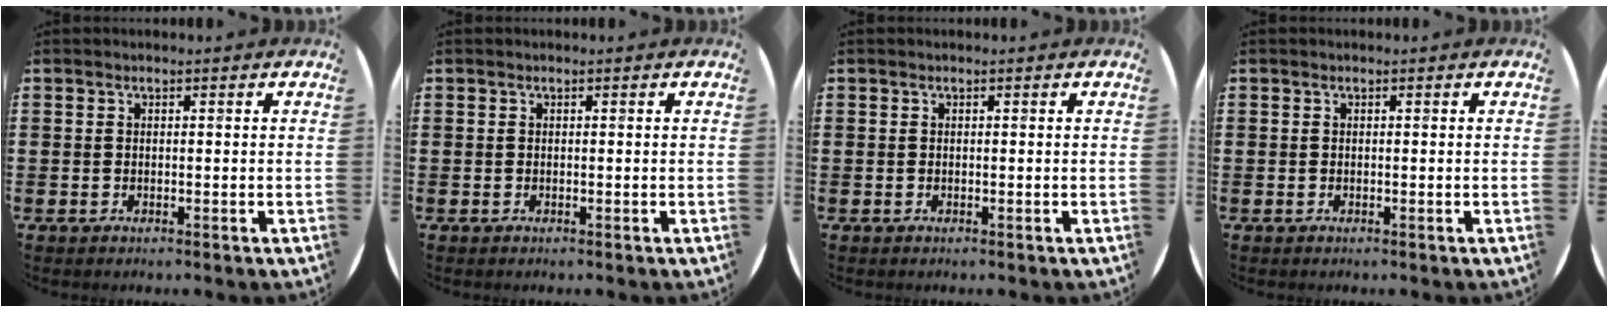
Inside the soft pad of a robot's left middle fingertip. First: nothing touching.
{"total": 0.0}
{"total": 0.0}
{"total": 0.0}